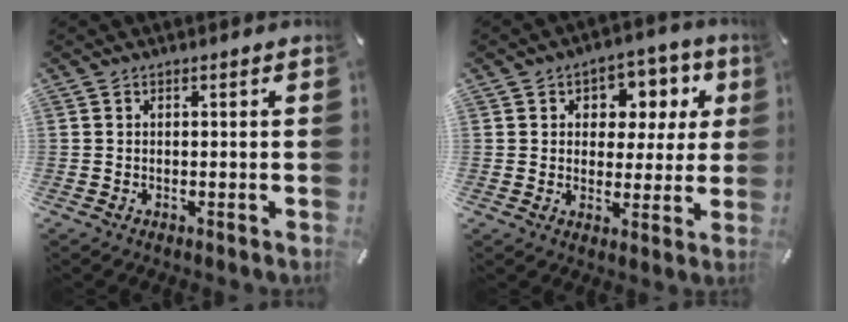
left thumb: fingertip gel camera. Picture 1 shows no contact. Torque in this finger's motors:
{"motor_torque": [0.36, 0.39, 0.11, -0.05, 0.04]}